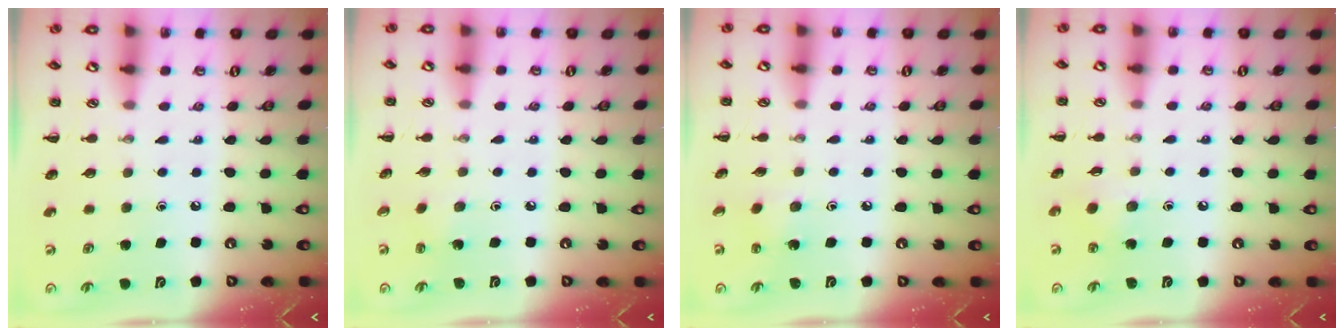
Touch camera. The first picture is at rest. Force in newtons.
{"total": 1.3, "press": 1.2, "slide": 0.6}
{"total": 1.9, "press": 1.8, "slide": 0.7}
{"total": 3.5, "press": 3.4, "slide": 0.7}